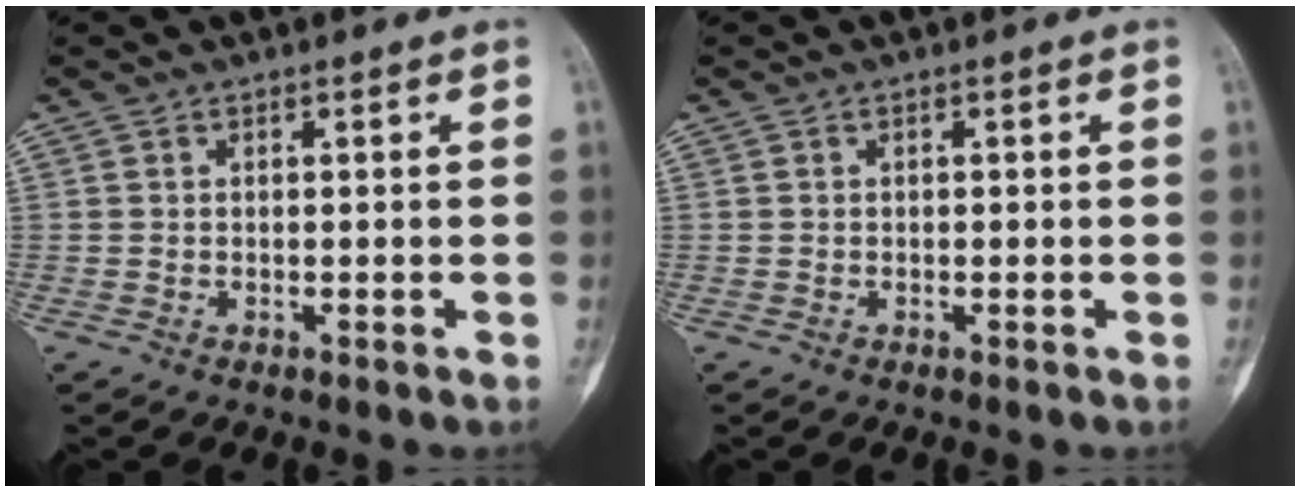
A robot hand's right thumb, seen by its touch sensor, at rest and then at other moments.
{"total": 0.0}